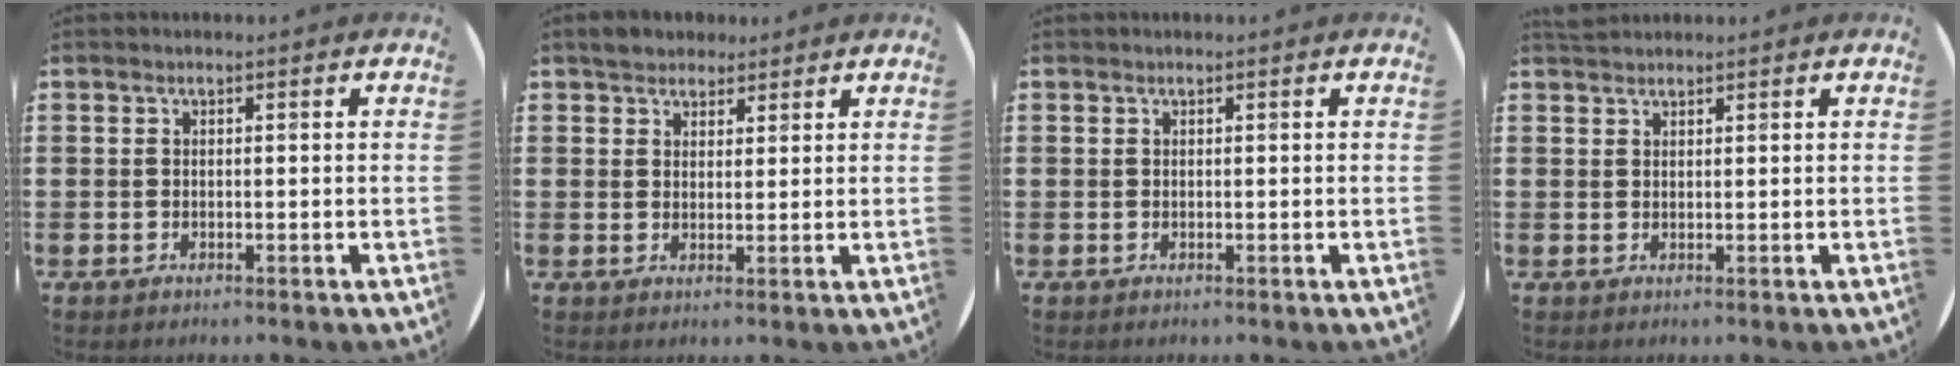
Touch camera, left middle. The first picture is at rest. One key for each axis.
{"total": 3.0, "fx": 2.6, "fy": 1.5, "fz": 0.0, "tx": 0.001, "ty": 0.005, "tz": 0.049}
{"total": 0.0}
{"total": 1.3, "fx": 1.3, "fy": 0.3, "fz": 0.1, "tx": -0.004, "ty": 0.003, "tz": 0.025}